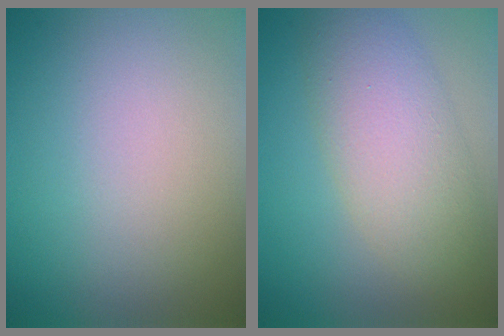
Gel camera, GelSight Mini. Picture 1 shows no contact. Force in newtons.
{"total": 5.6, "press": 5.6, "slide": 0.2}